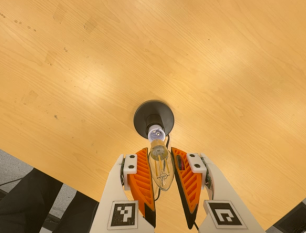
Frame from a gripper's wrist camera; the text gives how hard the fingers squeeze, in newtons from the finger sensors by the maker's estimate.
{"total": 12.4, "left": 12.8, "right": 12.0}